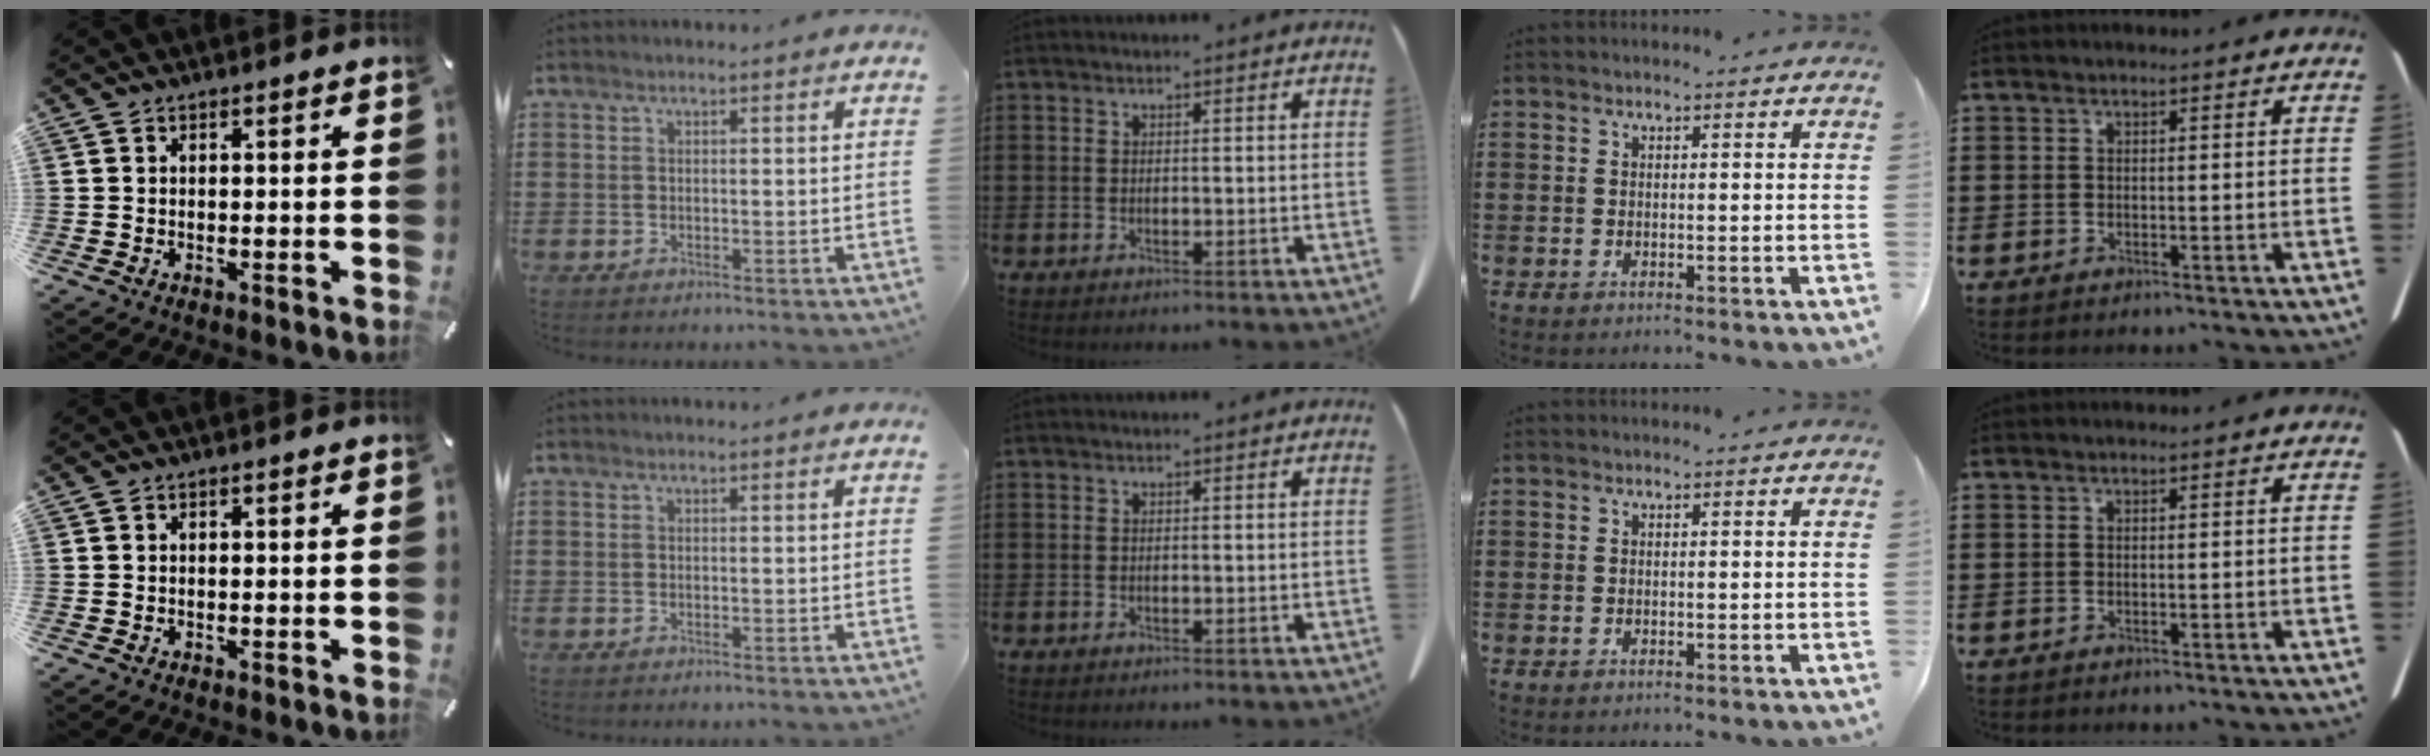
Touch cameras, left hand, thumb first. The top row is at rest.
{}